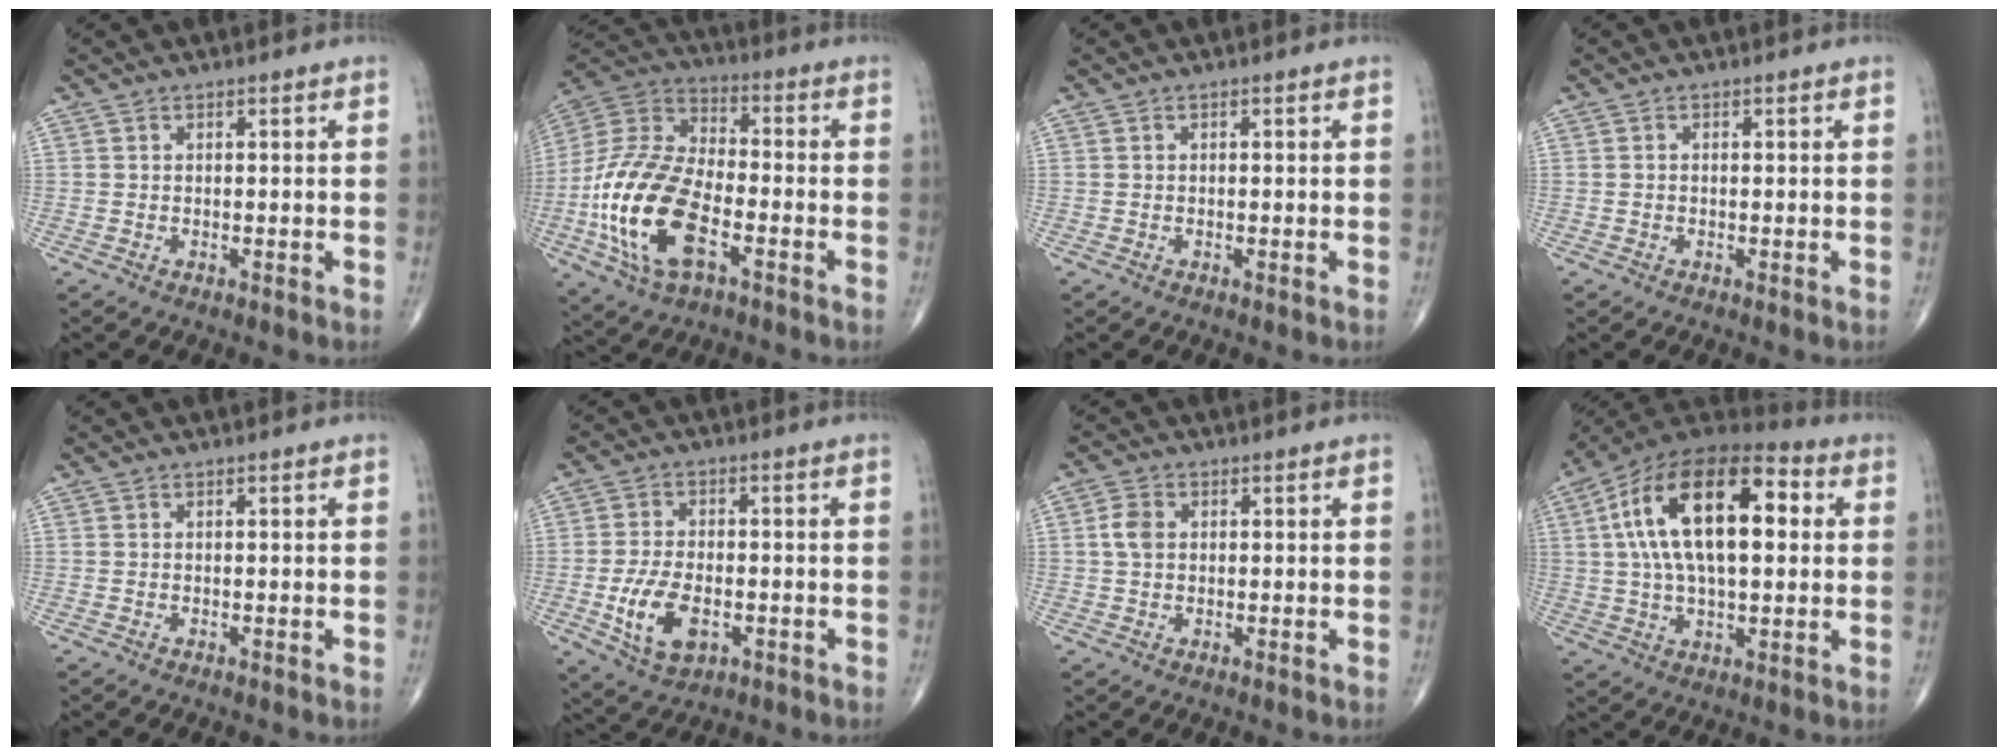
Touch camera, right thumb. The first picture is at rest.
{"total": 20.8, "force": [-6.4, 10.5, 16.8], "torque": [-0.349, 0.021, -0.120]}
{"total": 0.0}
{"total": 0.0}
{"total": 0.0}
{"total": 9.7, "force": [-2.7, 5.5, 7.5], "torque": [-0.139, 0.002, -0.040]}
{"total": 3.4, "force": [0.5, 2.5, 2.3], "torque": [-0.047, 0.004, 0.006]}
{"total": 23.4, "force": [4.6, 11.3, 20.0], "torque": [-0.347, 0.024, 0.064]}